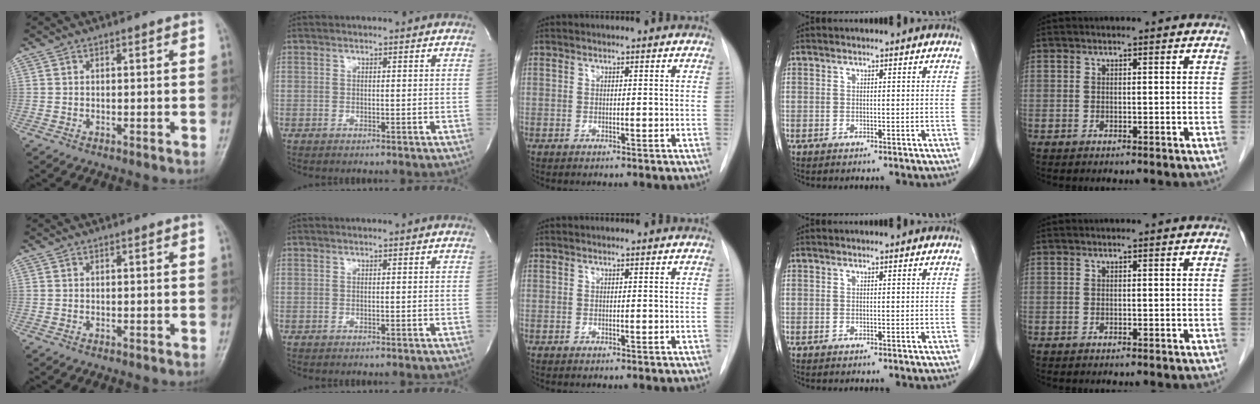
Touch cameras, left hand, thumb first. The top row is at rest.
{}